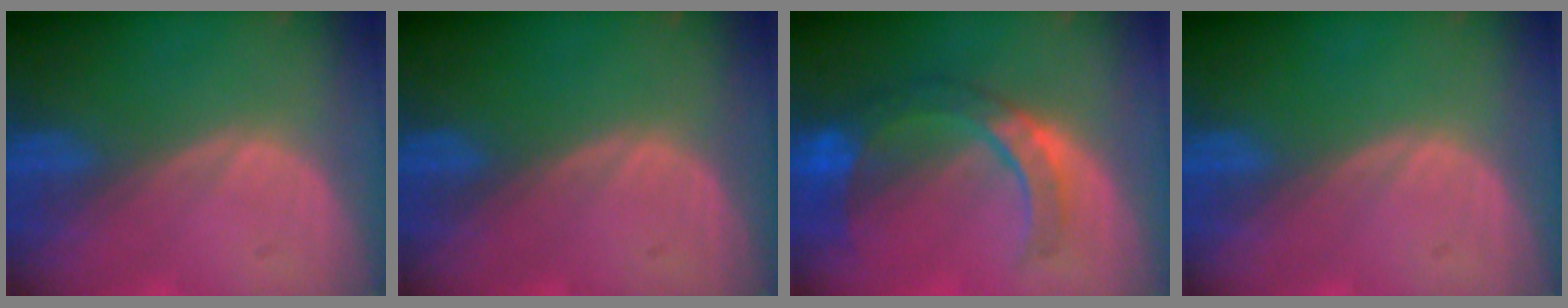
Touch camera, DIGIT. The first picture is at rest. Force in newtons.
{"total": 0.0}
{"total": 8.8, "press": 7.8, "slide": 4.1}
{"total": 0.0}